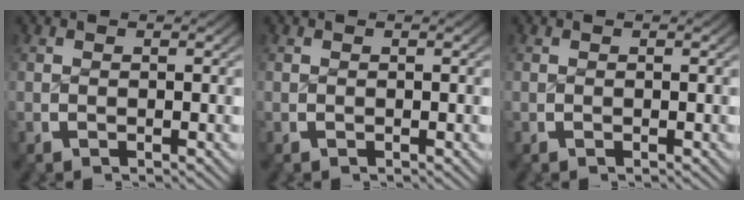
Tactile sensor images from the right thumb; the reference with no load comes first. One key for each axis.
{"total": 0.0}
{"total": 0.0}